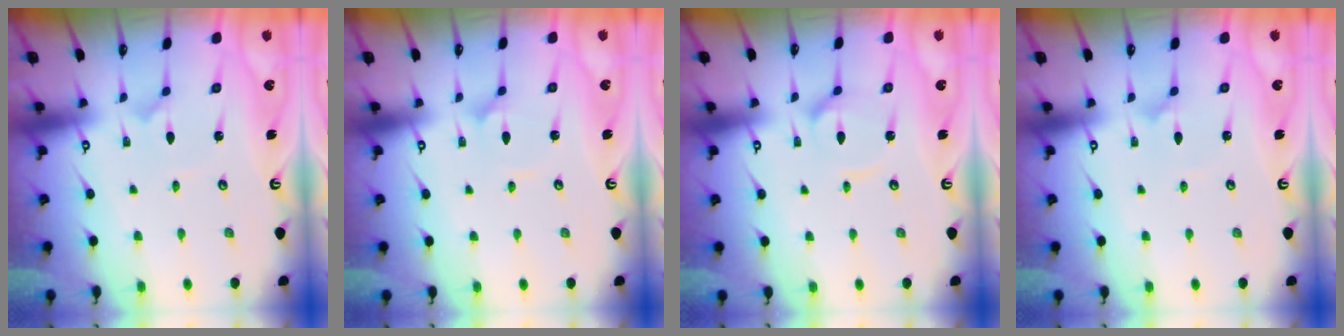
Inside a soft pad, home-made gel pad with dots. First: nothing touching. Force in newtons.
{"total": 2.2, "press": 2.2, "slide": 0.1}
{"total": 7.1, "press": 7.0, "slide": 0.7}
{"total": 1.4, "press": 1.4, "slide": 0.1}